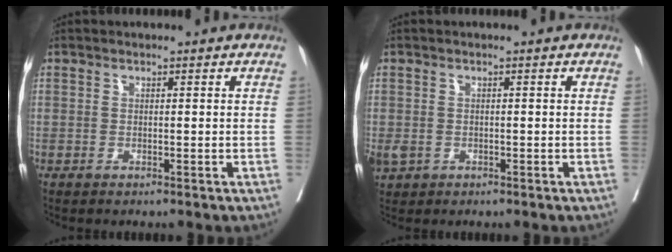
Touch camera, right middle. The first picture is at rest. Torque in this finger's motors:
{"motor_torque": [0.50, -0.43, 0.20, 0.03]}